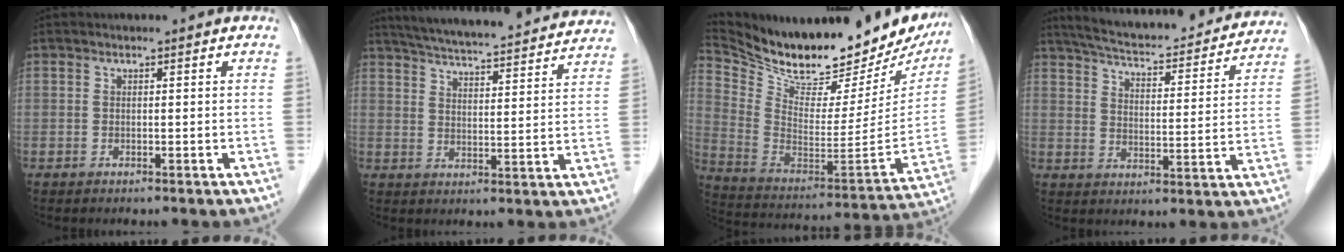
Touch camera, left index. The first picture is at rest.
{"total": 25.4, "force": [23.5, 2.7, 9.2], "torque": [-0.152, -0.008, 0.307]}
{"total": 30.4, "force": [25.8, 9.2, 13.2], "torque": [-0.243, -0.040, 0.373]}
{"total": 24.1, "force": [22.0, 4.2, 9.0], "torque": [-0.142, -0.013, 0.285]}